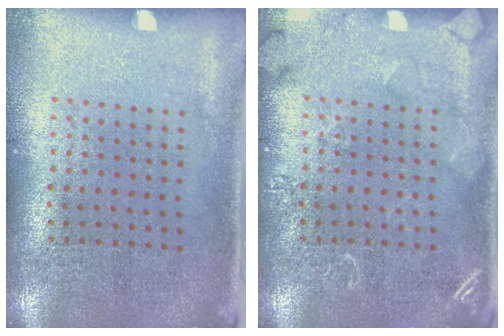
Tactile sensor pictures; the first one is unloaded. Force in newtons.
{"total": 2.0, "press": 2.0, "slide": 0.2}